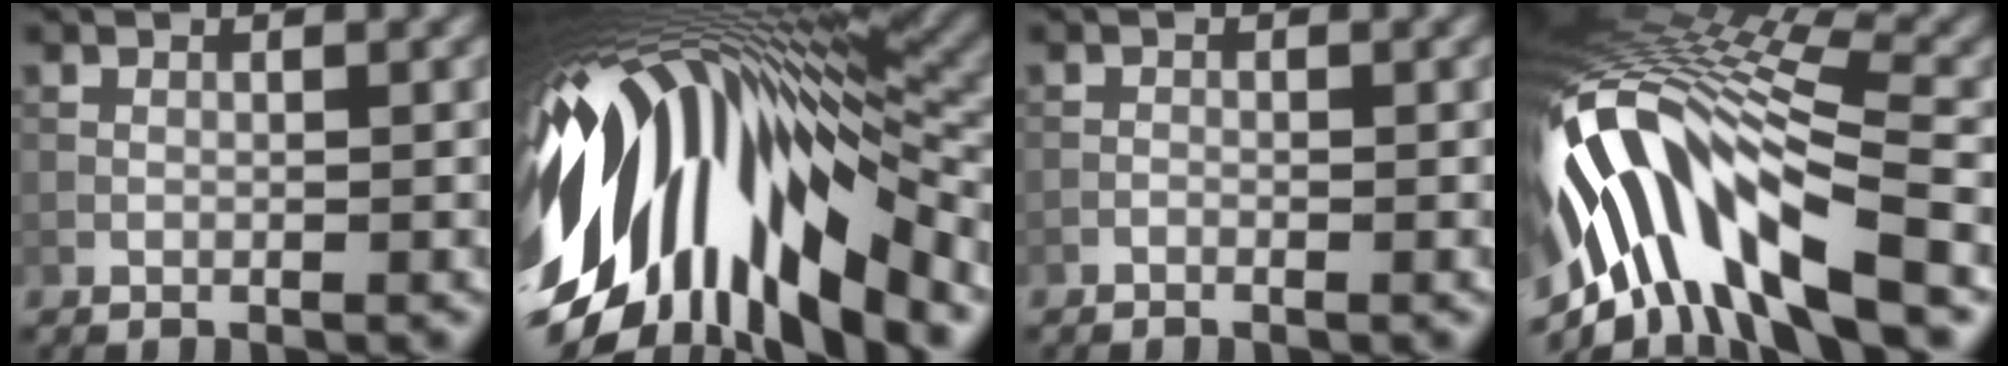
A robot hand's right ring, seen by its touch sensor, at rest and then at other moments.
{"total": 15.9, "force": [-3.8, 8.1, 13.2], "torque": [-0.249, 0.001, -0.068]}
{"total": 0.0}
{"total": 12.8, "force": [-4.4, 4.6, 11.1], "torque": [-0.207, 0.018, -0.070]}